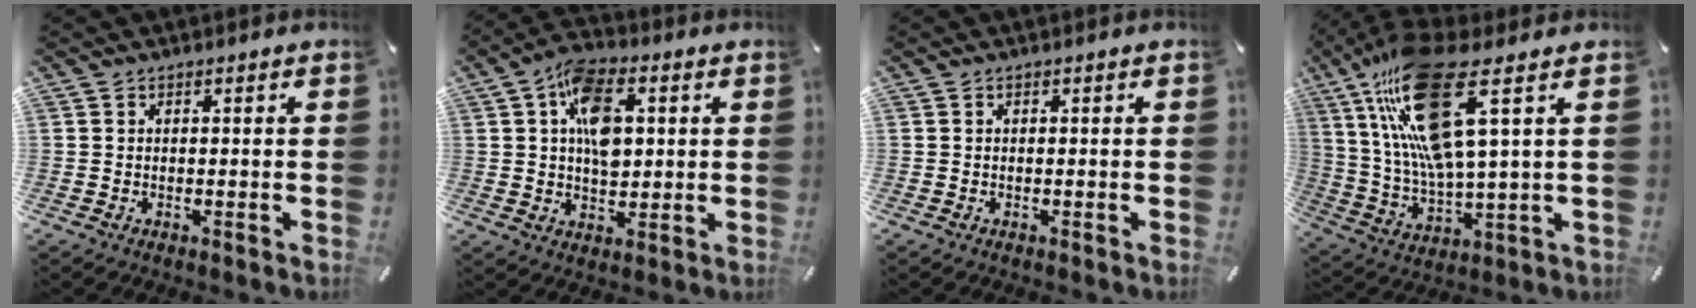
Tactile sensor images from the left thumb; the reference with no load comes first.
{"total": 11.6, "force": [2.2, 7.5, 8.6], "torque": [-0.139, 0.008, 0.042]}
{"total": 0.0}
{"total": 20.1, "force": [9.6, 5.1, 17.0], "torque": [-0.346, -0.041, 0.151]}